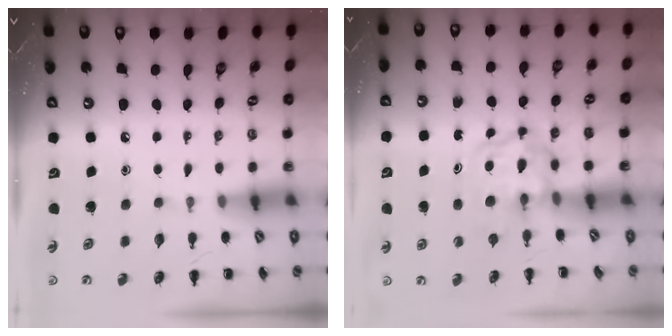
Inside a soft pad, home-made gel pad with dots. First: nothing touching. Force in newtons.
{"total": 3.9, "press": 3.9, "slide": 0.5}